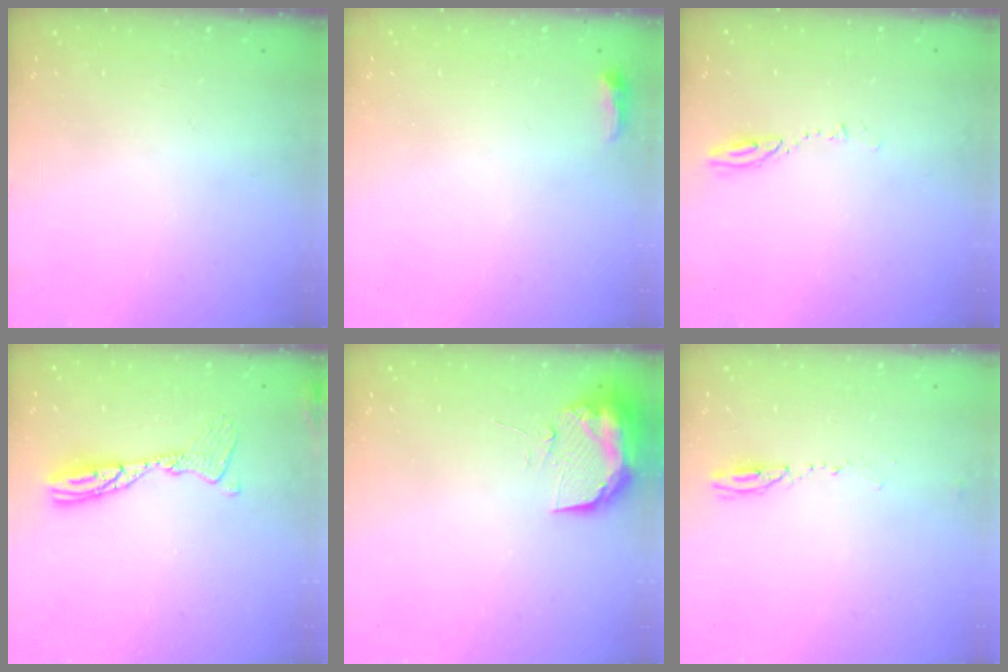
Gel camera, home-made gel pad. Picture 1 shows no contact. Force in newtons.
{"total": 3.6, "press": 3.4, "slide": 1.0}
{"total": 4.0, "press": 4.0, "slide": 0.5}
{"total": 10.8, "press": 10.8, "slide": 1.0}
{"total": 10.4, "press": 10.4, "slide": 1.2}
{"total": 3.9, "press": 3.8, "slide": 1.2}